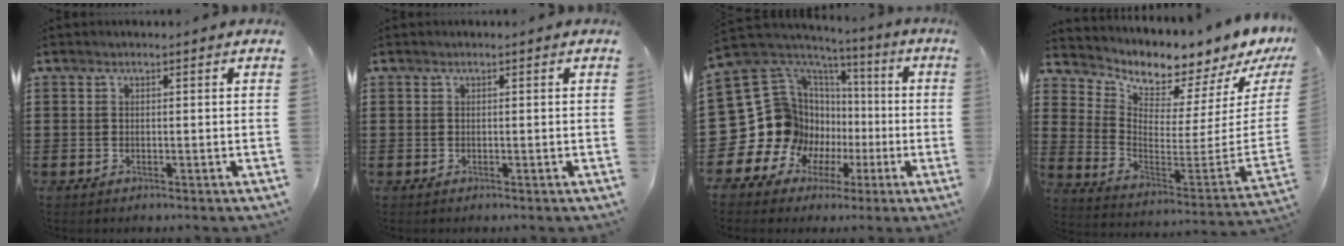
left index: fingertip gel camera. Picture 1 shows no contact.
{"total": 0.0}
{"total": 16.4, "force": [-2.7, 15.2, 5.6], "torque": [-0.196, -0.032, -0.006]}
{"total": 3.6, "force": [3.6, 0.2, 0.1], "torque": [-0.026, -0.067, 0.053]}